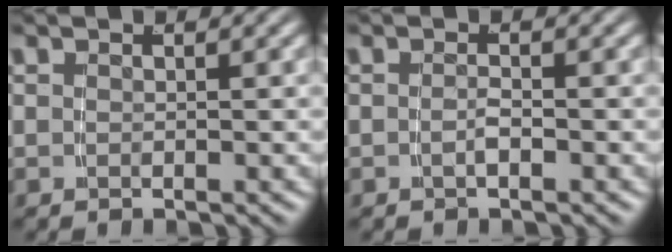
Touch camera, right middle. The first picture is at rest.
{"total": 1.1, "force": [-0.8, -0.2, 0.7], "torque": [-0.014, -0.005, -0.011]}